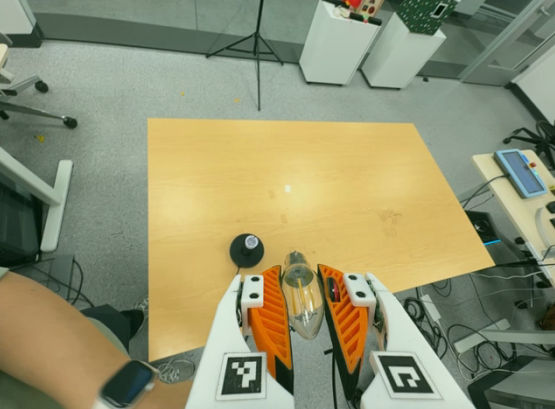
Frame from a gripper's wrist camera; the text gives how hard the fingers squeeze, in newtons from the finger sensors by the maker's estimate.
{"total": 21.4, "left": 23.4, "right": 19.4}